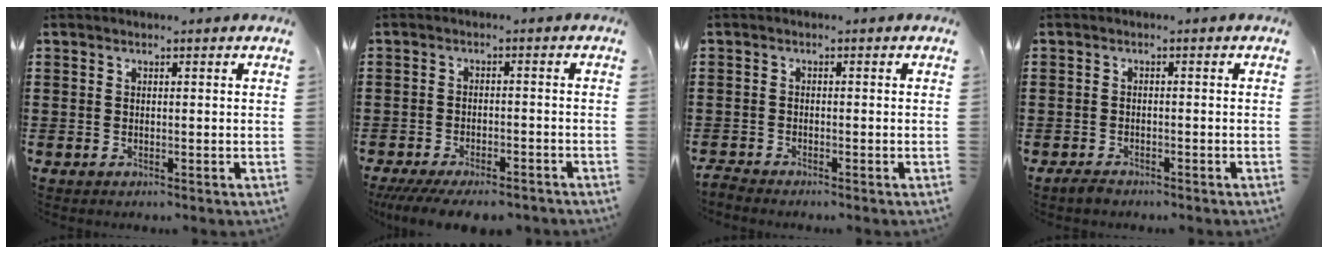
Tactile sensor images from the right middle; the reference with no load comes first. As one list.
[{"total": 4.1, "force": [-3.7, 0.4, 1.7], "torque": [-0.031, -0.006, -0.073]}, {"total": 1.1, "force": [-1.1, 0.0, 0.0], "torque": [-0.004, 0.002, -0.024]}, {"total": 1.3, "force": [-1.2, 0.5, 0.4], "torque": [-0.011, -0.002, -0.024]}]